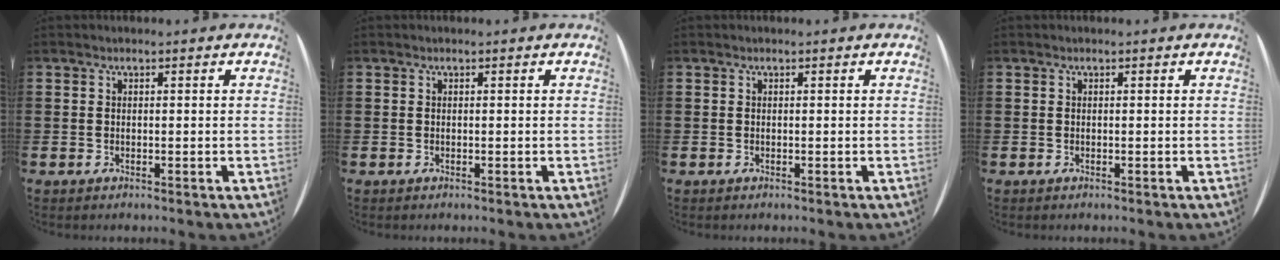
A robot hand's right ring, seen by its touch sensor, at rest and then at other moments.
{"total": 0.0}
{"total": 0.0}
{"total": 0.0}